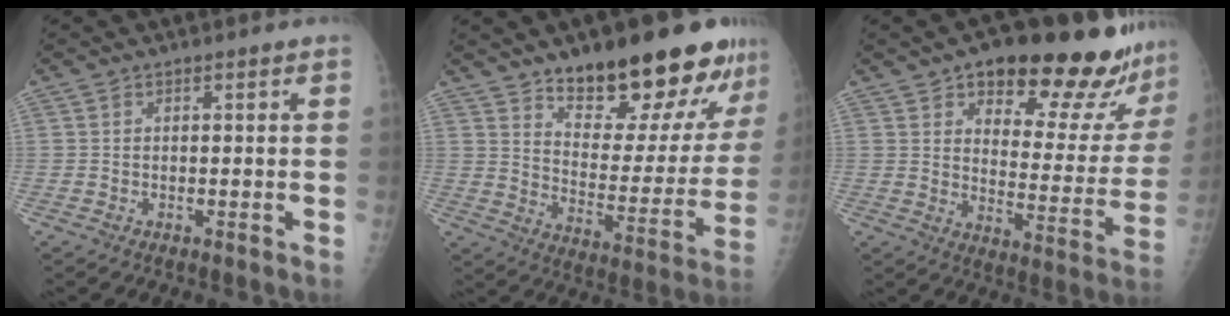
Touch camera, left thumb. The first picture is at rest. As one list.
[{"total": 22.2, "force": [16.4, 7.6, 13.0], "torque": [-0.136, -0.104, 0.243]}, {"total": 22.9, "force": [17.6, 8.0, 12.2], "torque": [-0.107, -0.090, 0.226]}]